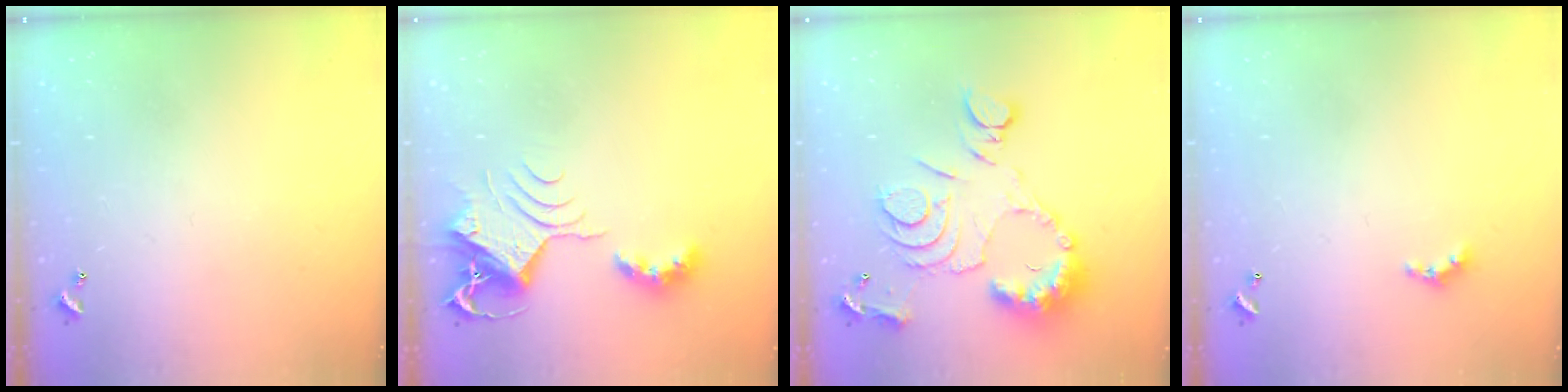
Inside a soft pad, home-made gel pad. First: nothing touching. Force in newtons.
{"total": 8.4, "press": 8.4, "slide": 0.4}
{"total": 15.6, "press": 15.5, "slide": 1.6}
{"total": 2.8, "press": 2.7, "slide": 0.6}